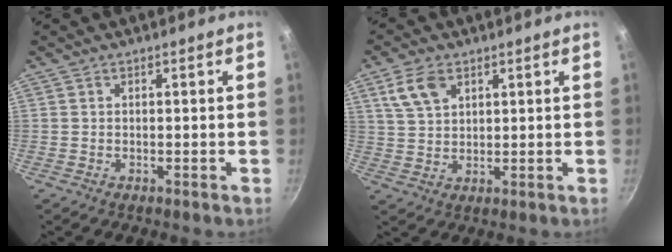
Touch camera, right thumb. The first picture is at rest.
{"total": 6.7, "force": [3.4, 4.1, 4.1], "torque": [-0.070, -0.003, 0.069]}